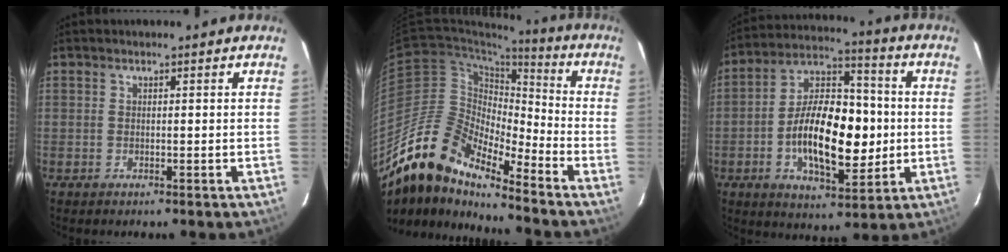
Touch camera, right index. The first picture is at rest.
{"total": 16.7, "force": [-14.1, 4.7, 7.5], "torque": [-0.122, -0.006, -0.281]}
{"total": 18.1, "force": [-2.2, 8.7, 15.7], "torque": [-0.280, 0.016, -0.036]}